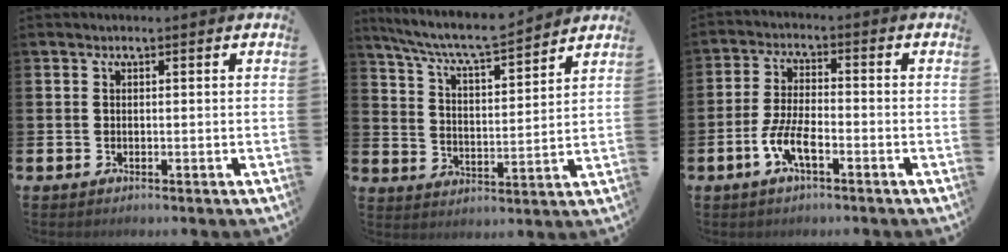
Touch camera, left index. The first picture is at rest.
{"total": 7.4, "force": [7.0, 0.5, 2.4], "torque": [-0.072, -0.051, 0.120]}
{"total": 5.3, "force": [-2.5, 1.7, 4.4], "torque": [-0.091, 0.000, -0.049]}